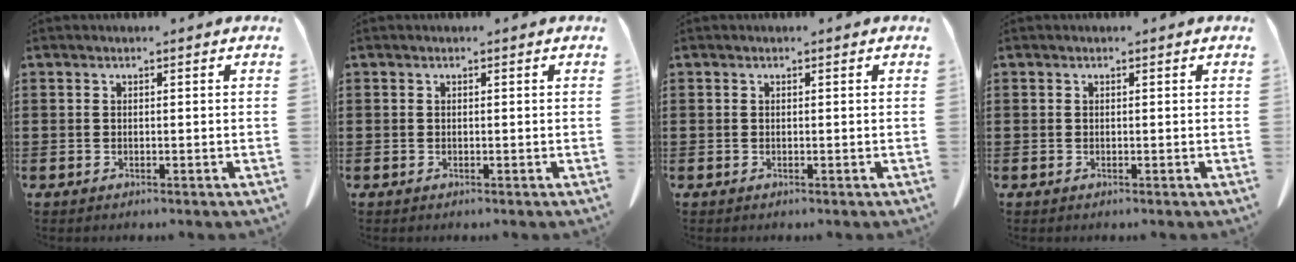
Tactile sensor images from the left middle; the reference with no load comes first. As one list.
[{"total": 0.0}, {"total": 0.0}, {"total": 0.0}]